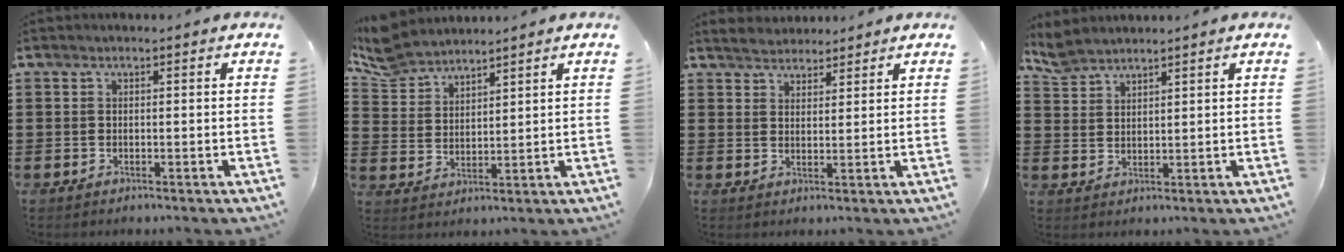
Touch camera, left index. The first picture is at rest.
{"total": 5.7, "force": [5.4, 1.5, 1.1], "torque": [-0.045, -0.014, 0.101]}
{"total": 2.9, "force": [2.7, 0.9, 0.0], "torque": [-0.010, 0.002, 0.051]}
{"total": 3.6, "force": [3.4, 0.9, 0.8], "torque": [-0.025, -0.004, 0.065]}